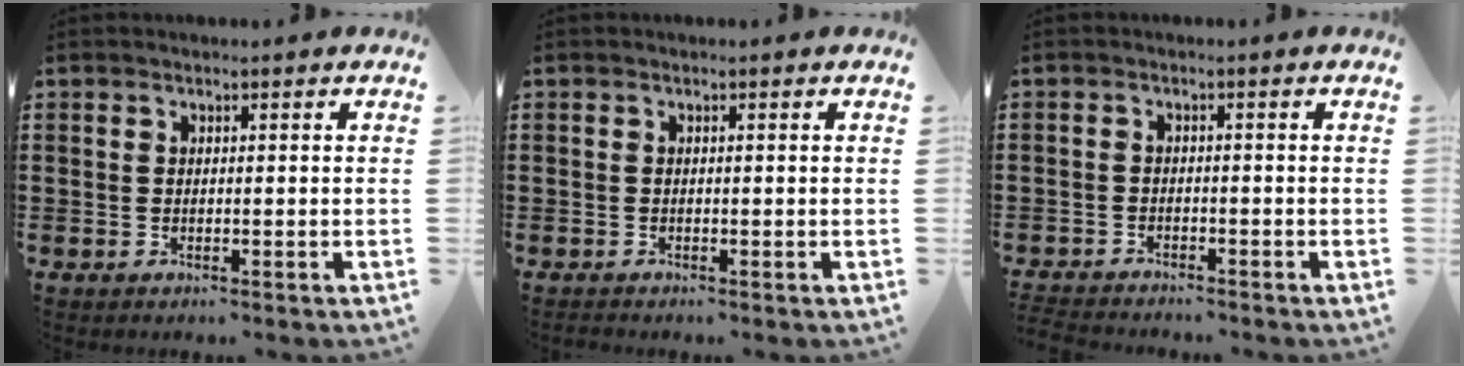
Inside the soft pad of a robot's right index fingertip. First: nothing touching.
{"total": 0.0}
{"total": 1.9, "force": [-1.9, 0.1, -0.1], "torque": [-0.004, 0.000, -0.041]}